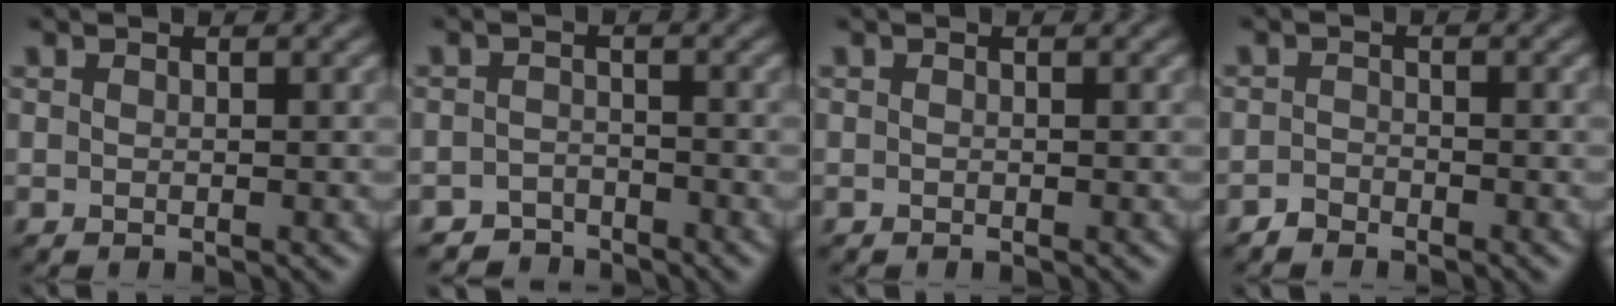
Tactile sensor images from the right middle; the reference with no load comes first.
{"total": 2.3, "force": [-2.1, 0.7, -0.4], "torque": [0.019, 0.005, -0.044]}
{"total": 0.0}
{"total": 1.2, "force": [-1.1, 0.4, -0.1], "torque": [0.003, 0.004, -0.022]}